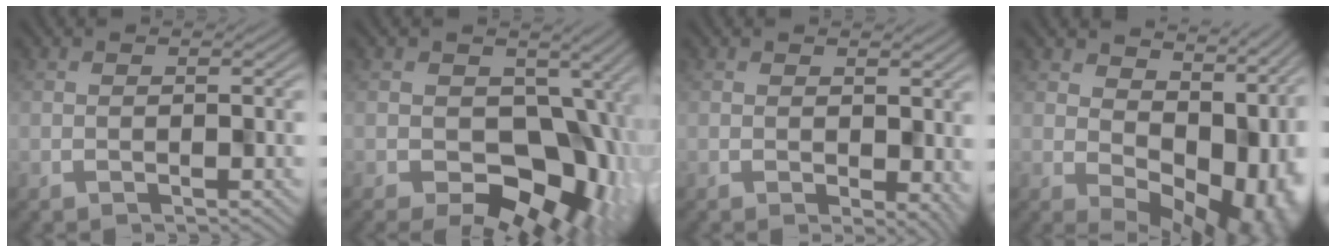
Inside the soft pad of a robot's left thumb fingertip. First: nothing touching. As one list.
[{"total": 13.4, "force": [-4.4, 9.3, 8.5], "torque": [-0.096, -0.018, -0.052]}, {"total": 2.8, "force": [-0.3, 1.6, 2.3], "torque": [-0.030, -0.009, 0.011]}, {"total": 13.5, "force": [2.5, 9.0, 9.8], "torque": [-0.105, -0.039, 0.078]}]